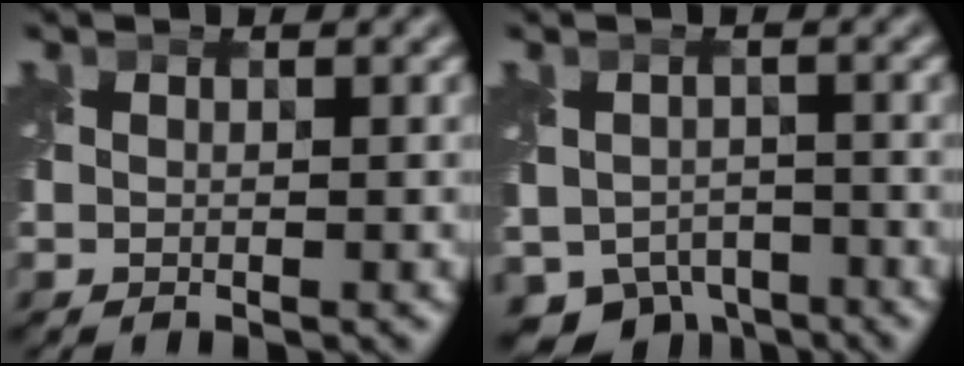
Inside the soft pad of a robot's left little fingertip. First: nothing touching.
{"total": 5.6, "force": [-3.8, 3.9, 1.4], "torque": [-0.013, -0.017, -0.056]}